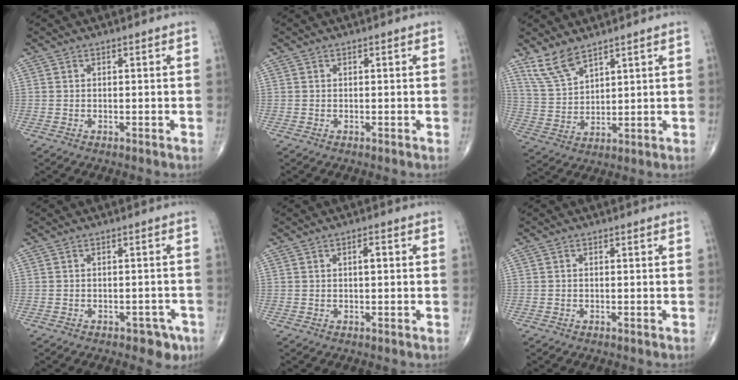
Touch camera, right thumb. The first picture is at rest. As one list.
[{"total": 0.0}, {"total": 7.1, "force": [5.5, 2.5, 3.7], "torque": [-0.070, -0.026, 0.123]}, {"total": 3.9, "force": [-2.5, 2.3, 1.9], "torque": [-0.007, 0.016, -0.028]}, {"total": 2.1, "force": [0.3, 0.8, 1.9], "torque": [-0.031, 0.002, 0.003]}, {"total": 0.0}]